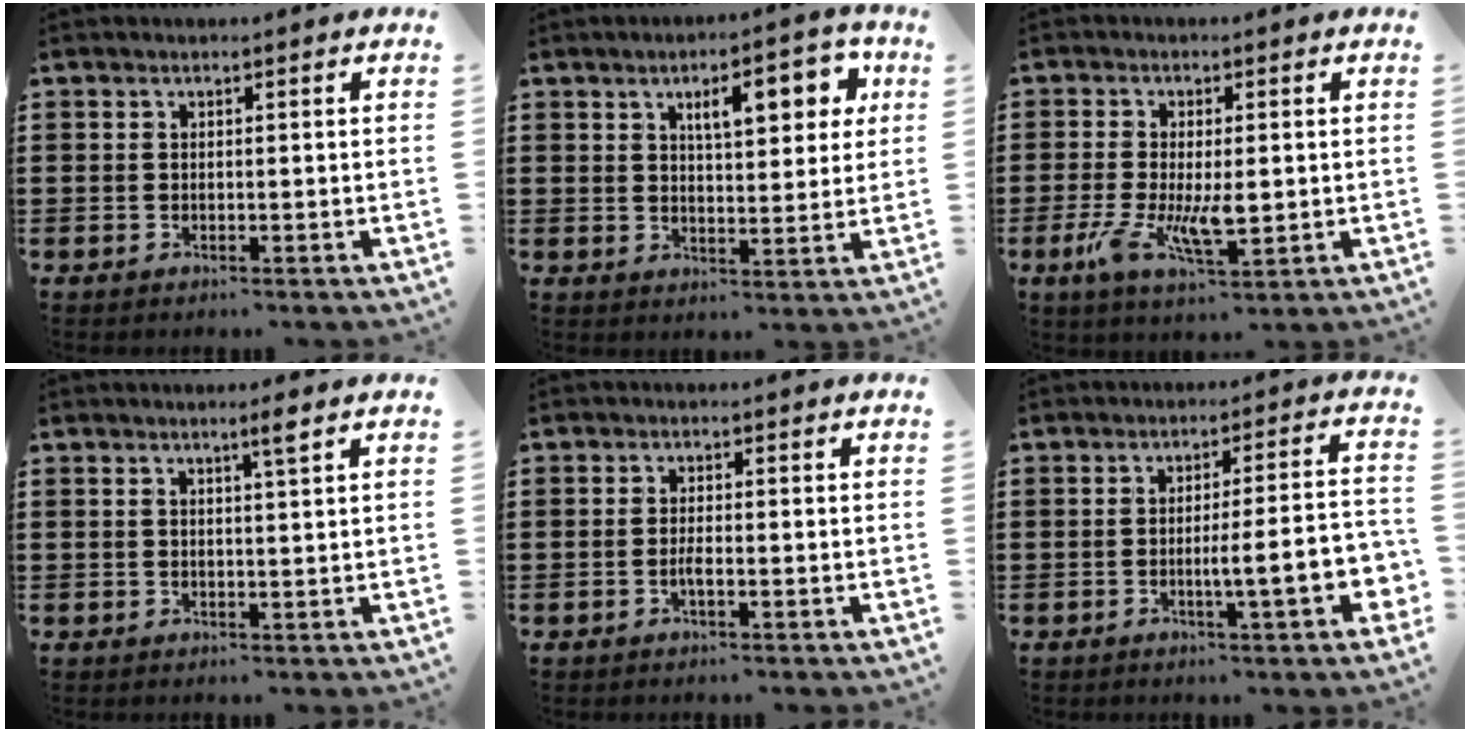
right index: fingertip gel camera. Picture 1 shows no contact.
{"total": 8.2, "force": [3.7, 3.2, 6.6], "torque": [-0.091, -0.006, 0.053]}
{"total": 7.8, "force": [-1.2, 3.2, 7.0], "torque": [-0.146, -0.009, -0.017]}
{"total": 2.1, "force": [1.3, -0.3, 1.7], "torque": [-0.025, -0.006, 0.019]}
{"total": 1.7, "force": [-0.7, 0.2, 1.5], "torque": [-0.035, -0.003, -0.015]}
{"total": 8.9, "force": [-2.4, 1.1, 8.5], "torque": [-0.131, -0.009, -0.041]}